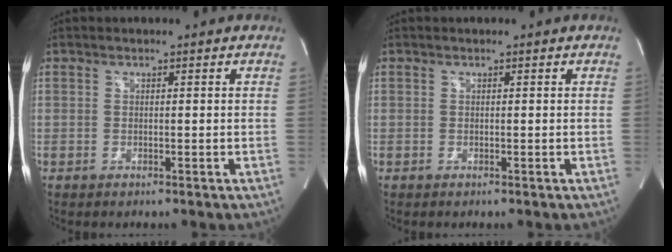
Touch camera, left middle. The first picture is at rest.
{"total": 0.0}